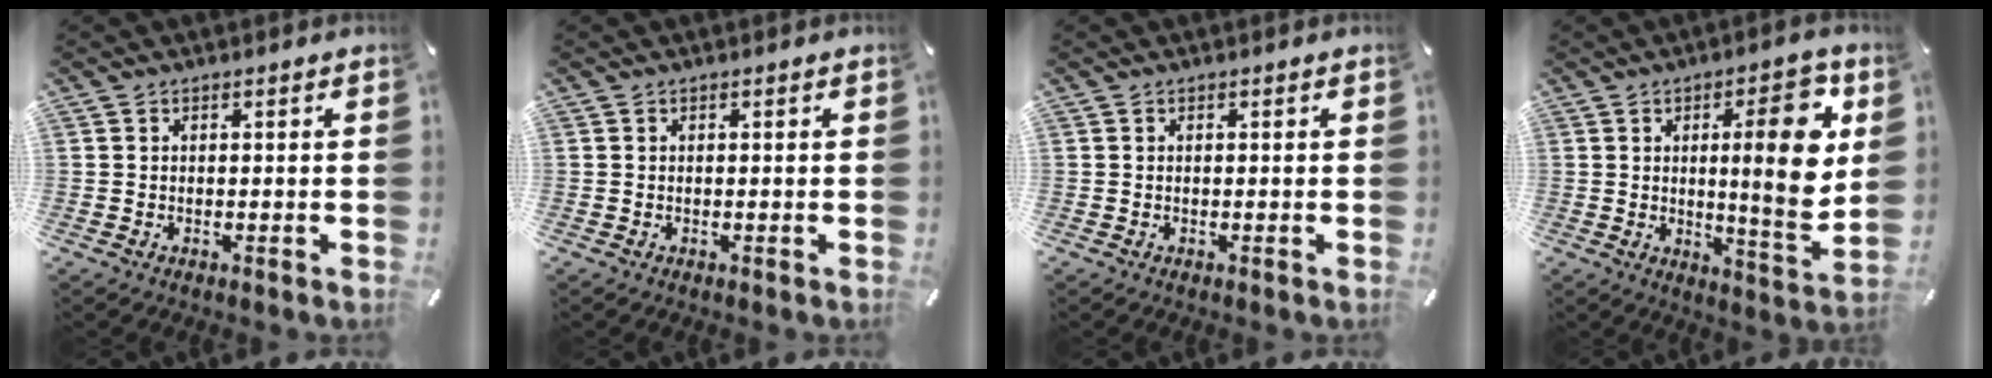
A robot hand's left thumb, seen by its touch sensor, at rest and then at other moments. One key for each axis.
{"total": 0.0}
{"total": 0.0}
{"total": 15.9, "fx": 3.5, "fy": 3.9, "fz": 15.0, "tx": -0.197, "ty": -0.018, "tz": 0.043}